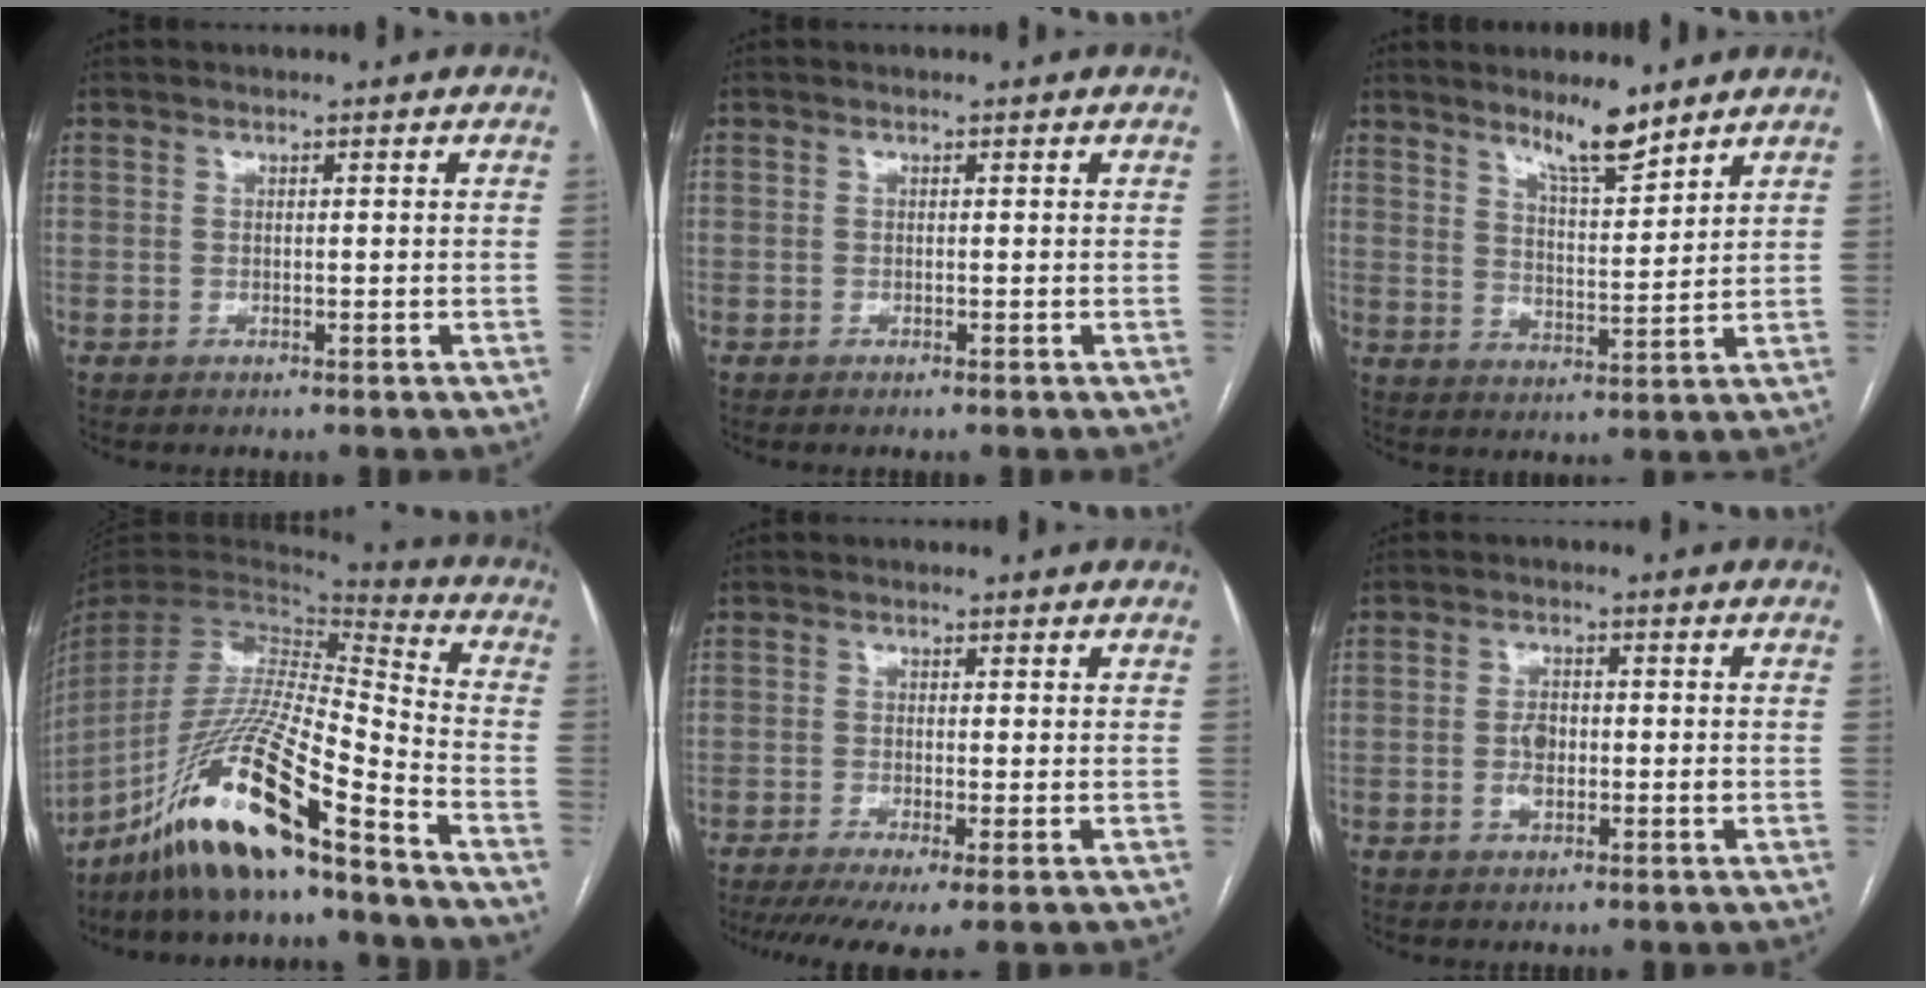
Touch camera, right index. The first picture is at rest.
{"total": 0.0}
{"total": 6.9, "force": [5.7, 0.7, 3.8], "torque": [-0.070, -0.013, 0.102]}
{"total": 19.1, "force": [-13.9, 0.7, 13.1], "torque": [-0.278, -0.026, -0.262]}
{"total": 6.4, "force": [-3.8, 0.9, 5.1], "torque": [-0.080, -0.011, -0.064]}
{"total": 3.4, "force": [-0.5, 1.7, 2.9], "torque": [-0.060, 0.002, -0.011]}